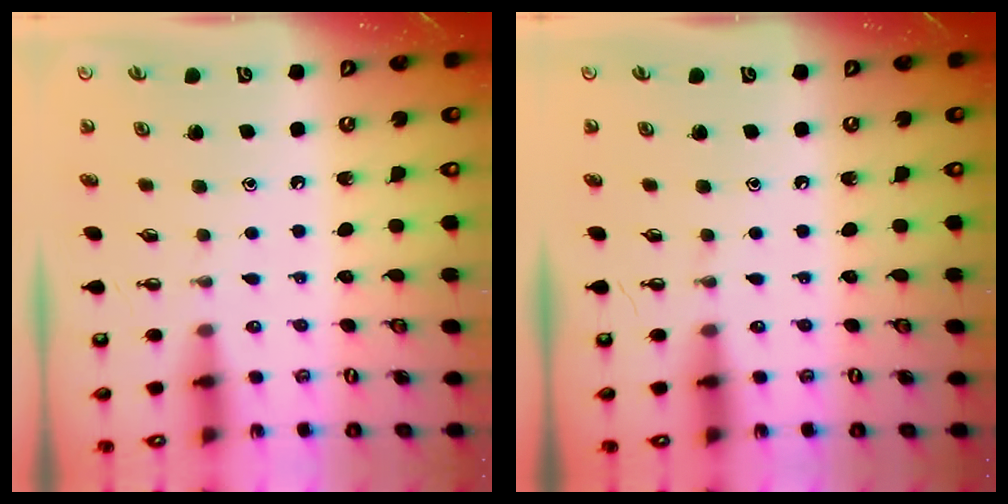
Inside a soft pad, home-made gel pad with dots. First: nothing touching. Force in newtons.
{"total": 0.0}